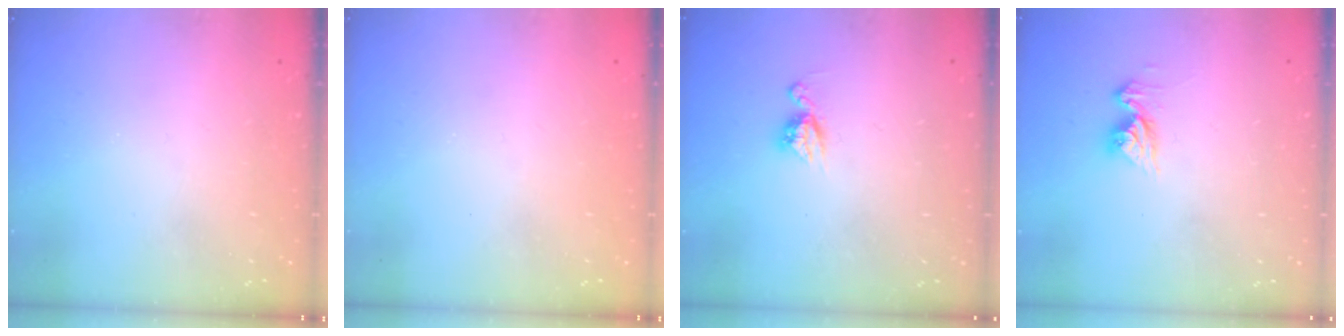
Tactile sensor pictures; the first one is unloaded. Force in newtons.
{"total": 0.0}
{"total": 7.7, "press": 7.7, "slide": 0.6}
{"total": 9.6, "press": 9.6, "slide": 1.0}